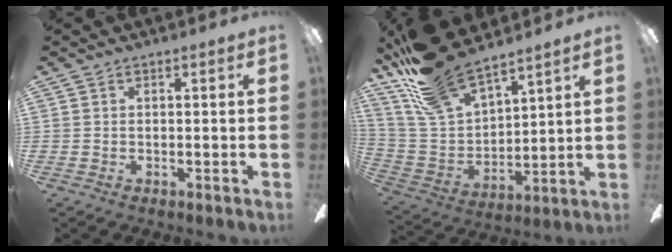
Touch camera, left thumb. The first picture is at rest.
{"total": 17.6, "force": [15.2, 5.4, 7.0], "torque": [-0.188, -0.098, 0.283]}